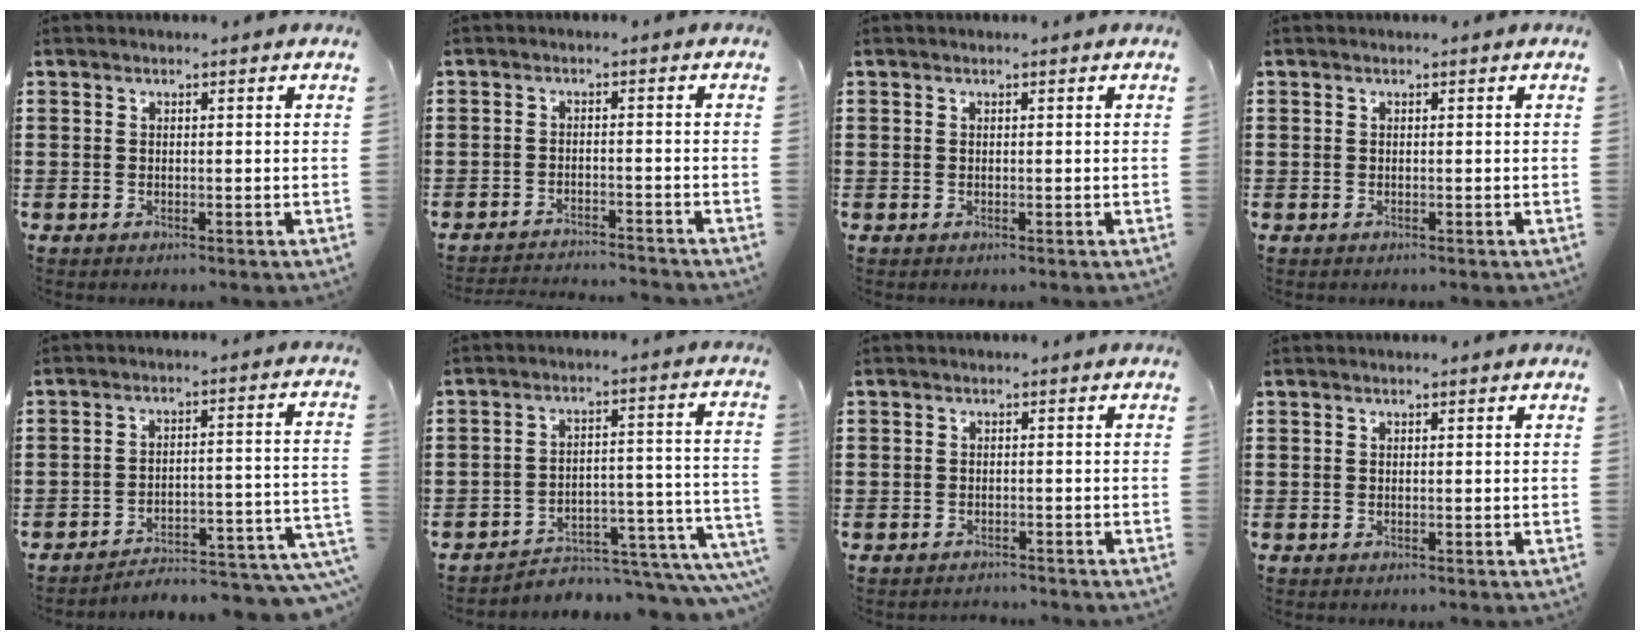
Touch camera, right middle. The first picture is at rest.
{"total": 2.8, "force": [-2.8, -0.1, 0.2], "torque": [-0.008, -0.002, -0.058]}
{"total": 0.0}
{"total": 0.0}
{"total": 4.8, "force": [-4.5, 0.1, 1.6], "torque": [-0.028, -0.016, -0.092]}
{"total": 5.1, "force": [-4.3, 1.4, 2.3], "torque": [-0.040, -0.004, -0.082]}
{"total": 1.5, "force": [-1.4, 0.3, -0.3], "torque": [0.000, 0.001, -0.033]}
{"total": 0.0}